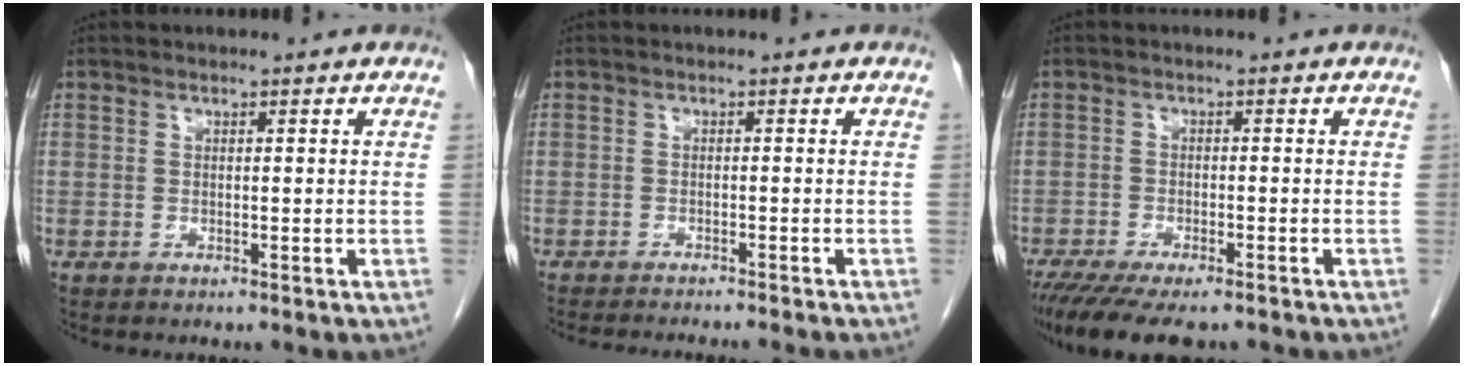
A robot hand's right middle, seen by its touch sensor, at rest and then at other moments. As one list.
[{"total": 8.9, "force": [-8.0, 0.1, 3.7], "torque": [-0.032, -0.019, -0.106]}, {"total": 11.5, "force": [-9.1, 3.1, 6.4], "torque": [-0.110, -0.017, -0.140]}]